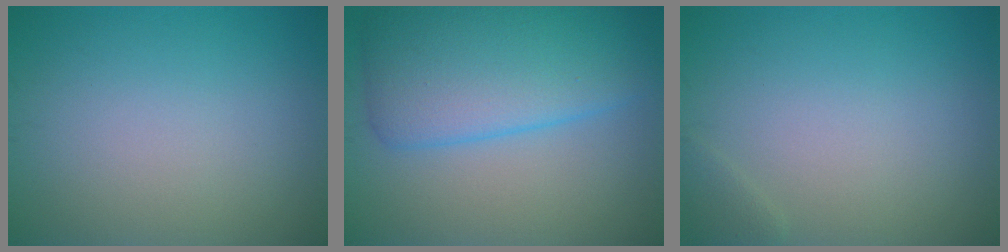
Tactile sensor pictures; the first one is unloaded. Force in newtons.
{"total": 8.0, "press": 8.0, "slide": 0.3}
{"total": 0.8, "press": 0.8, "slide": 0.1}